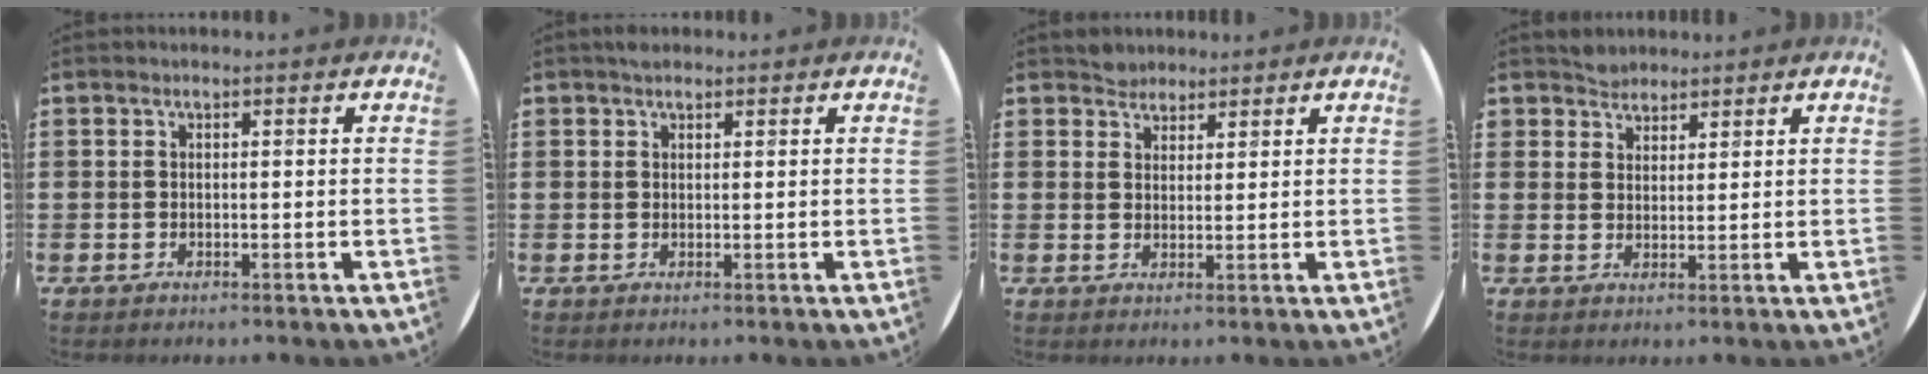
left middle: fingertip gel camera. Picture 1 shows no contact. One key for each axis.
{"total": 0.9, "fx": 0.8, "fy": 0.4, "fz": 0.1, "tx": 0.004, "ty": -0.002, "tz": 0.015}
{"total": 2.3, "fx": 2.1, "fy": 0.9, "fz": -0.2, "tx": 0.008, "ty": 0.002, "tz": 0.041}
{"total": 2.6, "fx": 2.4, "fy": 1.0, "fz": -0.3, "tx": 0.000, "ty": 0.003, "tz": 0.048}